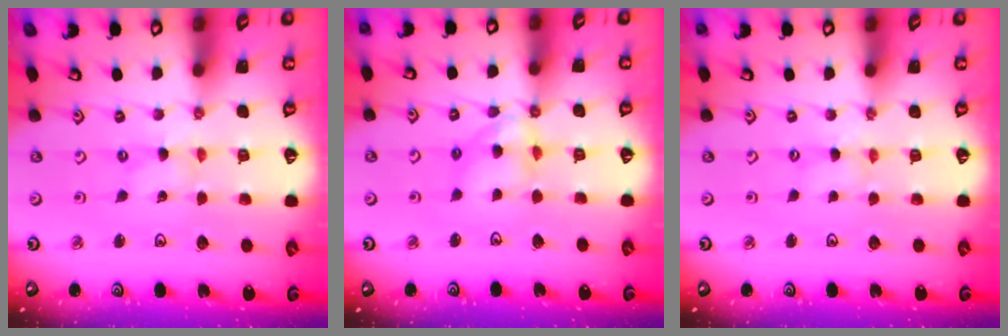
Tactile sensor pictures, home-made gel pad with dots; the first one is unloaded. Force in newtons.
{"total": 10.0, "press": 10.0, "slide": 1.0}
{"total": 0.7, "press": 0.7, "slide": 0.1}